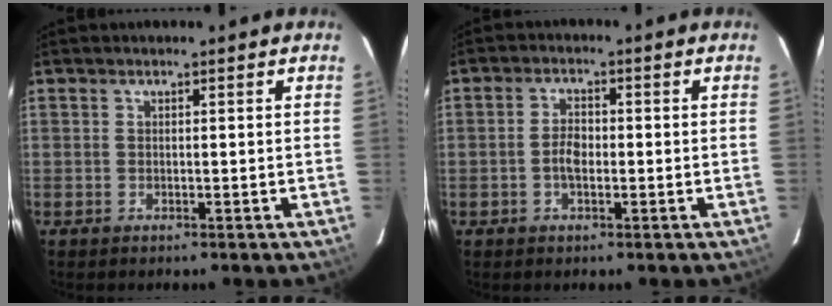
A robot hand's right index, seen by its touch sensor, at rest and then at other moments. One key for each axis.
{"total": 3.3, "fx": -0.7, "fy": 1.8, "fz": 2.7, "tx": -0.052, "ty": 0.008, "tz": -0.012}